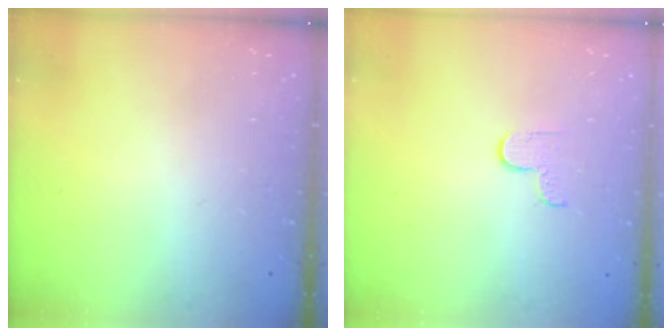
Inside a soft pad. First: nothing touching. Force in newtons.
{"total": 2.7, "press": 2.6, "slide": 0.4}